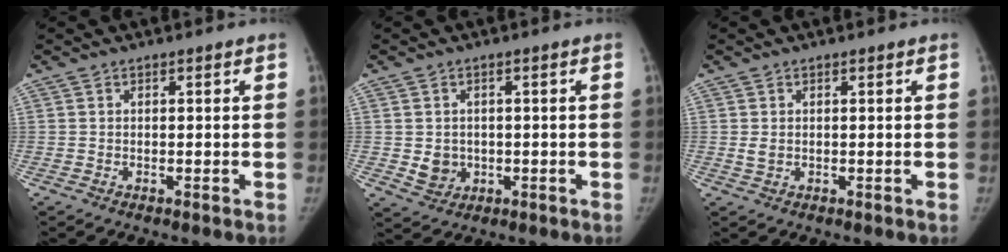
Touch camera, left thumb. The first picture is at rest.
{"total": 4.0, "force": [-0.4, 3.6, 1.7], "torque": [-0.009, 0.001, 0.007]}
{"total": 1.3, "force": [0.2, 1.0, 0.9], "torque": [-0.012, -0.002, 0.008]}